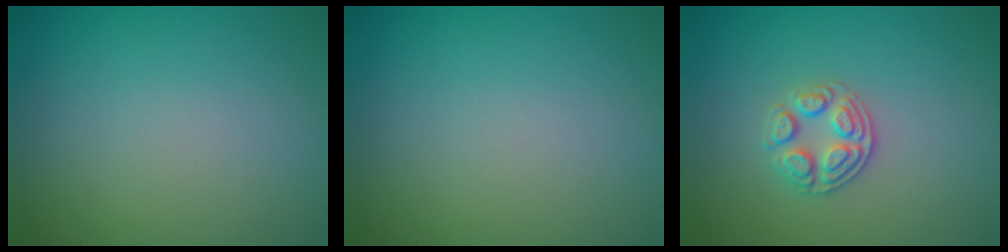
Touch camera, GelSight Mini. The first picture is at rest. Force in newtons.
{"total": 0.0}
{"total": 2.6, "press": 2.5, "slide": 0.9}